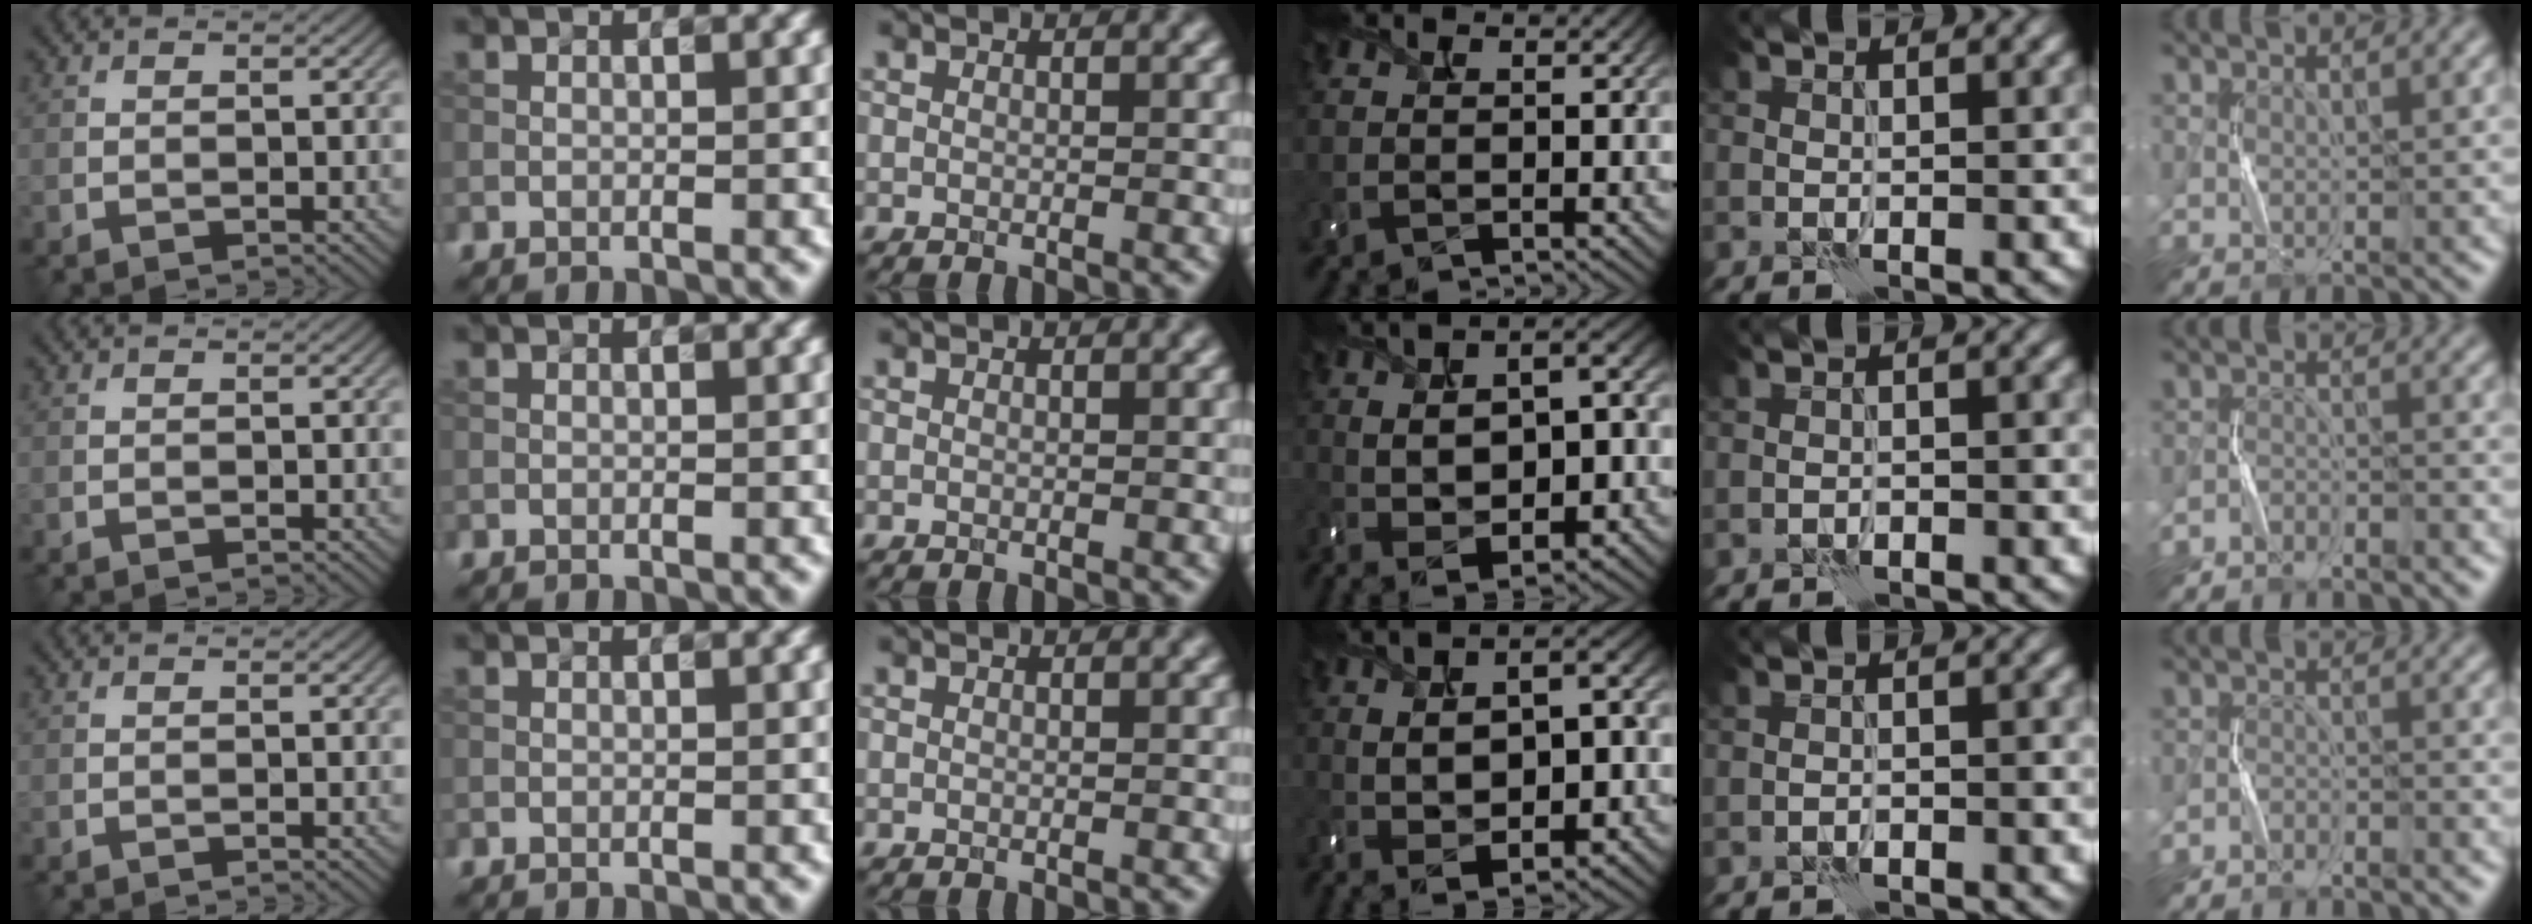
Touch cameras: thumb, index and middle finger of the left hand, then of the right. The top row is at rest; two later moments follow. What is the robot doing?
{"motion": "squeeze", "object": "bubble wrap"}